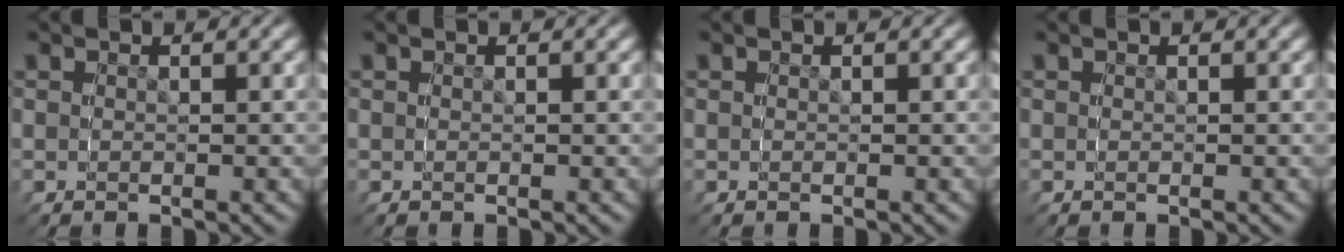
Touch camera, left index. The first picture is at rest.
{"total": 0.0}
{"total": 0.0}
{"total": 0.0}